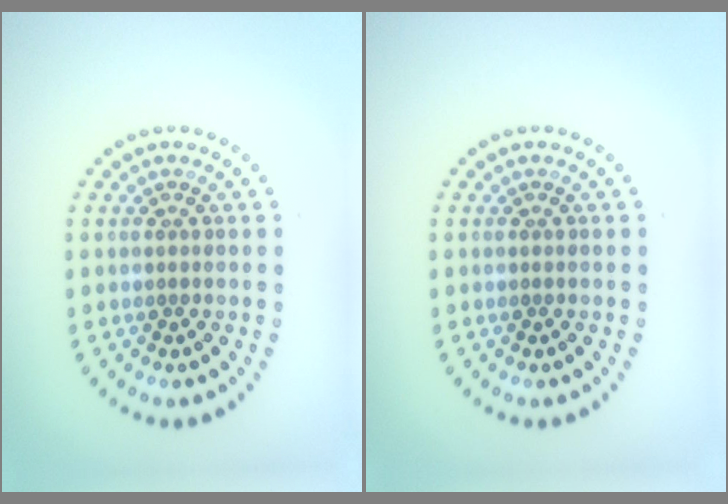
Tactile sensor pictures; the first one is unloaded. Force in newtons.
{"total": 0.0}